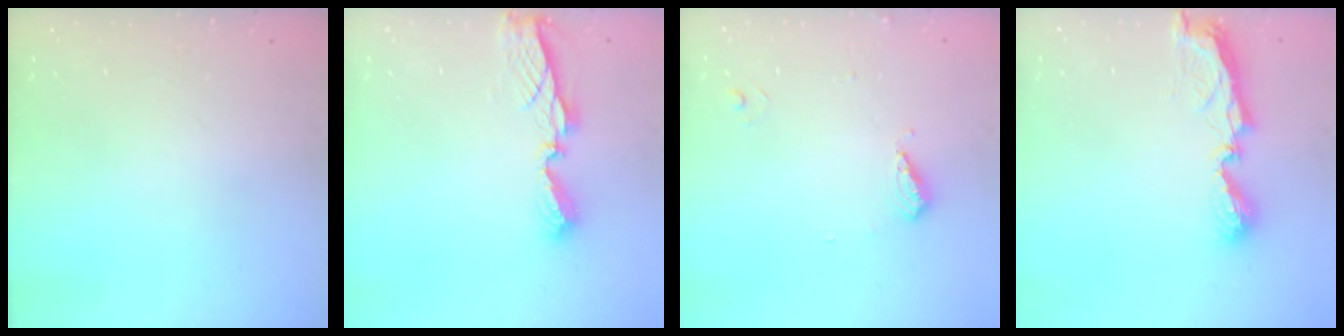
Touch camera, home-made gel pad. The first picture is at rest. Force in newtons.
{"total": 6.7, "press": 6.7, "slide": 0.2}
{"total": 5.0, "press": 4.9, "slide": 0.6}
{"total": 7.7, "press": 7.6, "slide": 0.7}